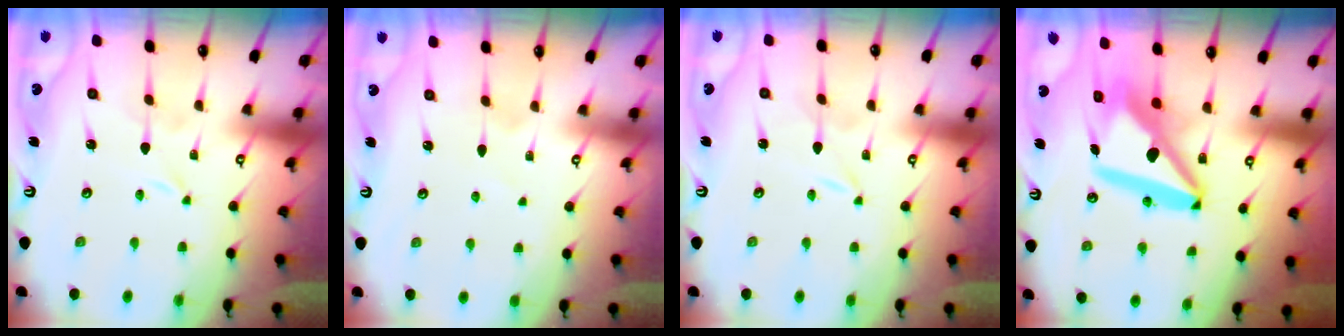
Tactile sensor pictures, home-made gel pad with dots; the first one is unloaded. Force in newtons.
{"total": 2.3, "press": 2.3, "slide": 0.3}
{"total": 0.0}
{"total": 16.4, "press": 16.3, "slide": 1.7}